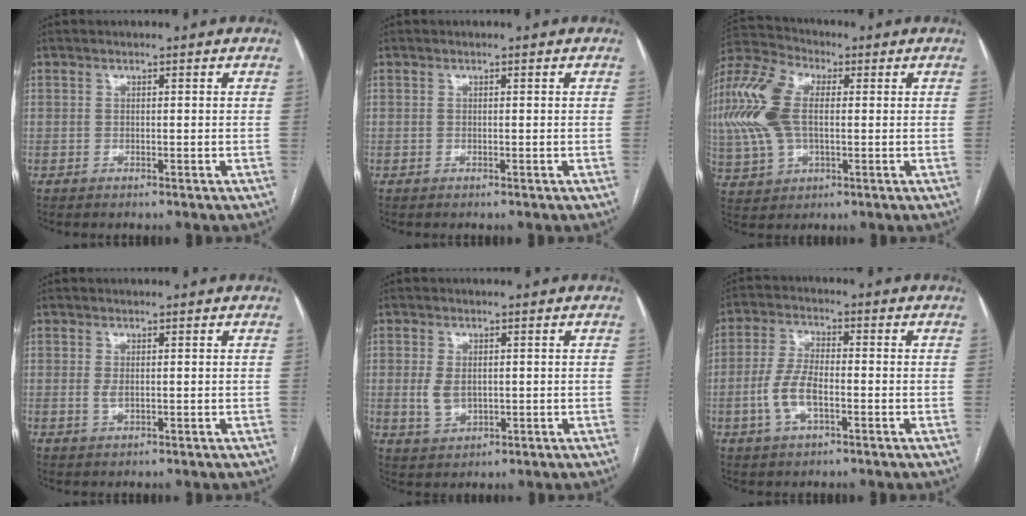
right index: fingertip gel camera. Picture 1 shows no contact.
{"total": 0.0}
{"total": 14.9, "force": [1.6, 8.2, 12.4], "torque": [-0.308, 0.026, 0.032]}
{"total": 1.2, "force": [0.1, 0.5, 1.1], "torque": [-0.024, -0.004, 0.006]}
{"total": 4.1, "force": [0.1, 2.6, 3.1], "torque": [-0.066, 0.000, 0.010]}
{"total": 6.7, "force": [-1.7, 2.8, 5.9], "torque": [-0.135, 0.006, -0.033]}